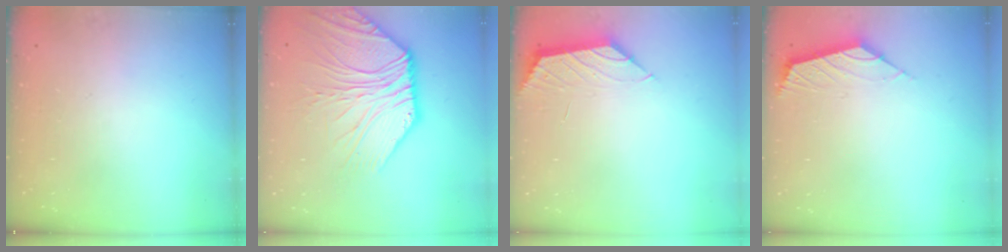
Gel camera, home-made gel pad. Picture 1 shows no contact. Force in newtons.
{"total": 10.6, "press": 10.5, "slide": 1.3}
{"total": 0.7, "press": 0.5, "slide": 0.5}
{"total": 2.6, "press": 2.5, "slide": 0.6}